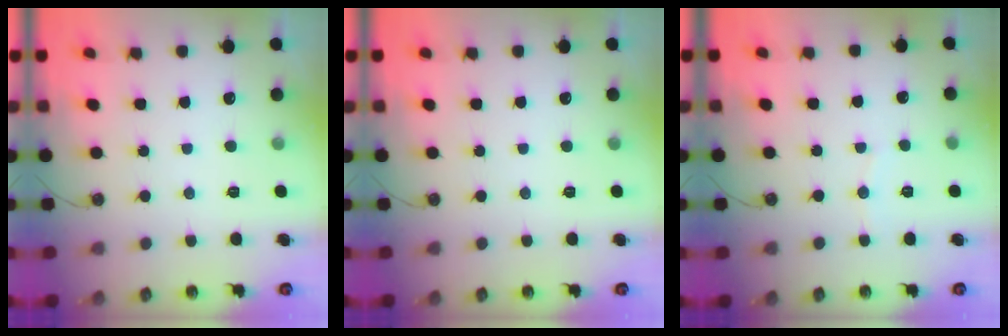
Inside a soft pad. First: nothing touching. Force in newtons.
{"total": 0.0}
{"total": 4.0, "press": 4.0, "slide": 0.5}